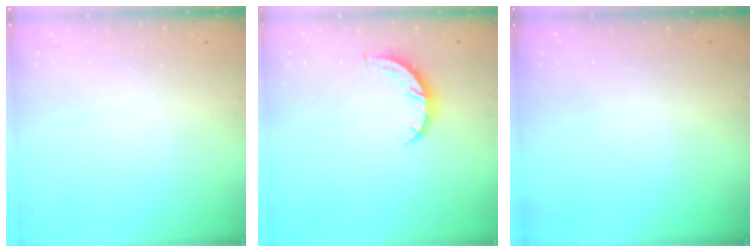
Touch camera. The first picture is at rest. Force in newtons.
{"total": 5.2, "press": 5.2, "slide": 0.5}
{"total": 0.0}